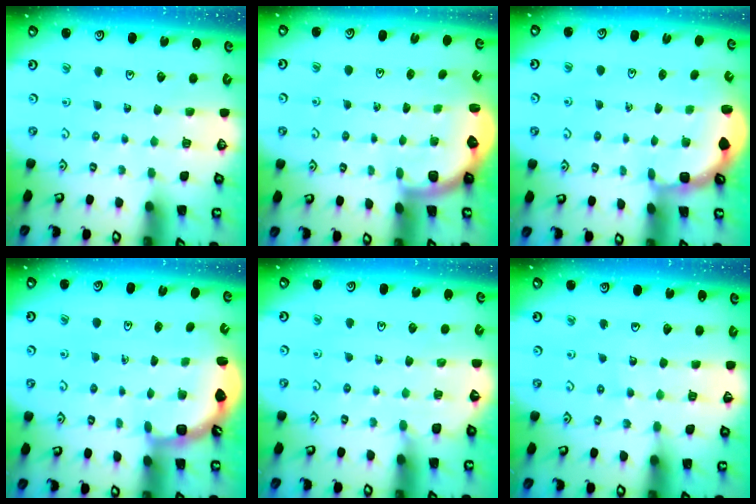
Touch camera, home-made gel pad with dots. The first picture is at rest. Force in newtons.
{"total": 2.2, "press": 2.1, "slide": 0.8}
{"total": 2.4, "press": 1.7, "slide": 1.7}
{"total": 3.1, "press": 2.5, "slide": 1.8}
{"total": 5.1, "press": 5.1, "slide": 0.6}
{"total": 5.5, "press": 5.5, "slide": 0.7}